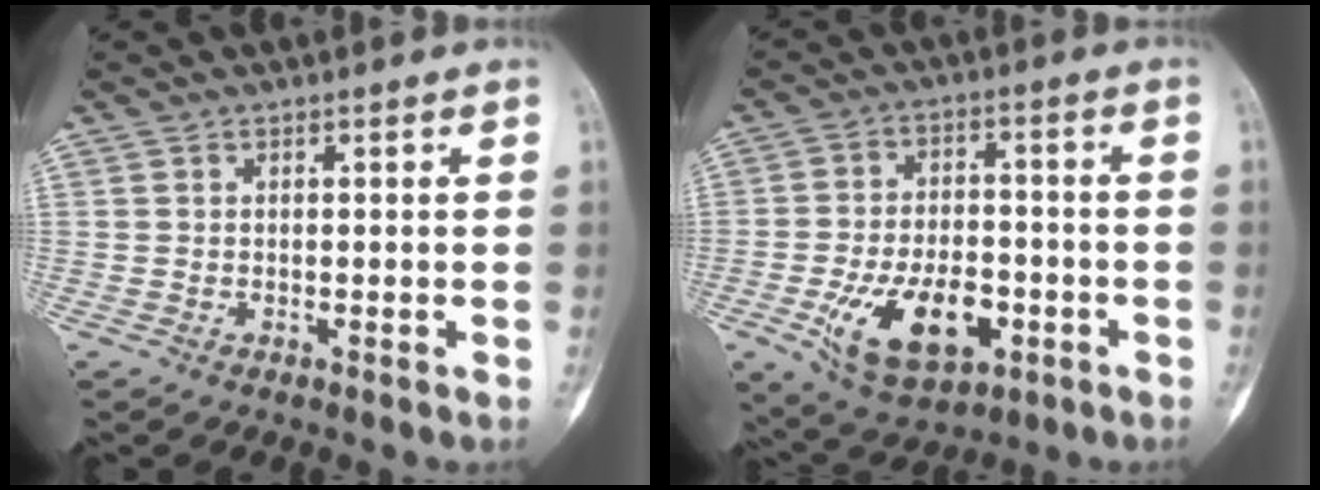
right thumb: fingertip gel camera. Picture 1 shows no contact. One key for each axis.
{"total": 15.0, "fx": -5.3, "fy": 8.5, "fz": 11.2, "tx": -0.170, "ty": 0.019, "tz": -0.078}